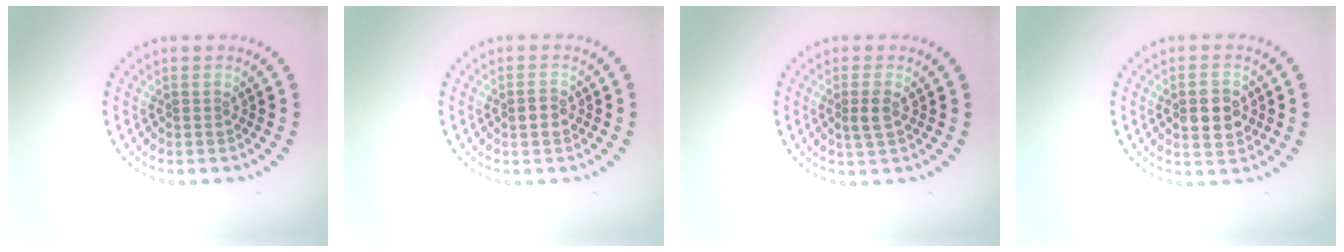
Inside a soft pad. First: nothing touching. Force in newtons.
{"total": 1.3, "press": 1.3, "slide": 0.1}
{"total": 1.4, "press": 1.4, "slide": 0.4}
{"total": 3.5, "press": 3.5, "slide": 0.2}